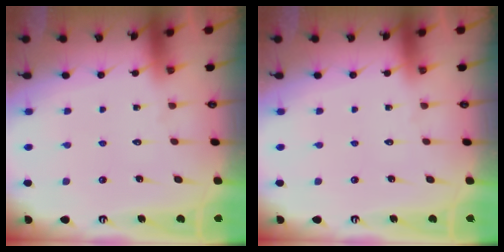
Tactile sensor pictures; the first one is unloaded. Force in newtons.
{"total": 0.0}